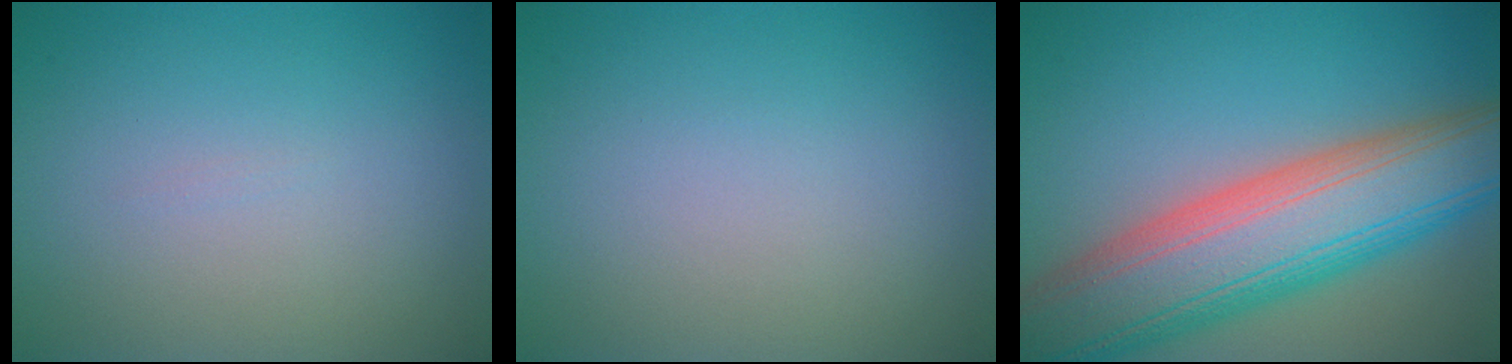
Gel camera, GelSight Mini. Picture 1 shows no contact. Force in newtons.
{"total": 0.0}
{"total": 12.7, "press": 12.7, "slide": 0.9}